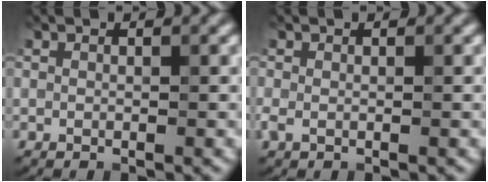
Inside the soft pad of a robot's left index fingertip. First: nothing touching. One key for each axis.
{"total": 0.9, "fx": -0.2, "fy": 0.5, "fz": 0.7, "tx": -0.017, "ty": -0.004, "tz": -0.005}